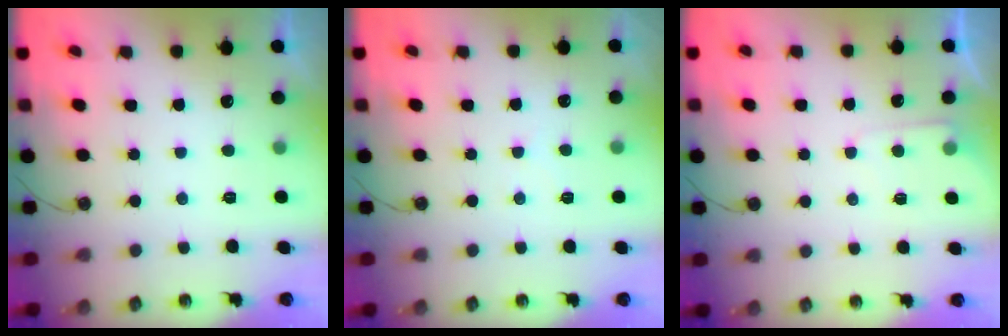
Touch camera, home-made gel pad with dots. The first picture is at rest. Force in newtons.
{"total": 2.5, "press": 2.5, "slide": 0.4}
{"total": 5.1, "press": 5.1, "slide": 0.7}